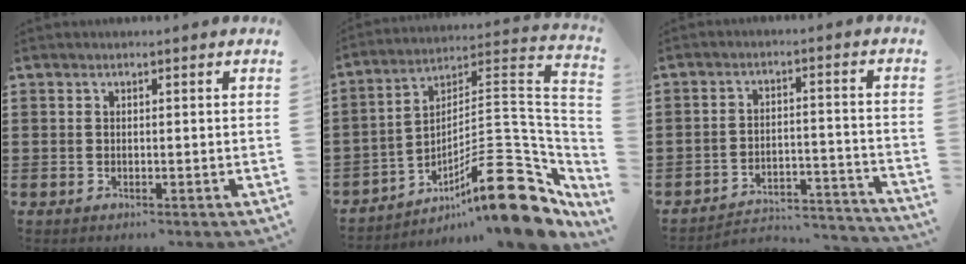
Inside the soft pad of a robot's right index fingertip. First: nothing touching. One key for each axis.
{"total": 17.7, "fx": -9.6, "fy": 4.9, "fz": 14.0, "tx": -0.201, "ty": 0.027, "tz": -0.159}
{"total": 3.8, "fx": -3.5, "fy": 1.0, "fz": 1.0, "tx": -0.023, "ty": 0.002, "tz": -0.075}